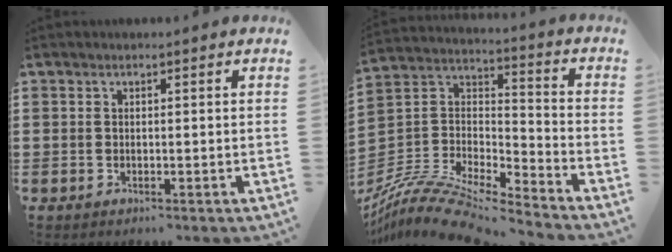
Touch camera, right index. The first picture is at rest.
{"total": 11.6, "force": [-10.3, 2.5, 4.8], "torque": [-0.105, 0.024, -0.208]}